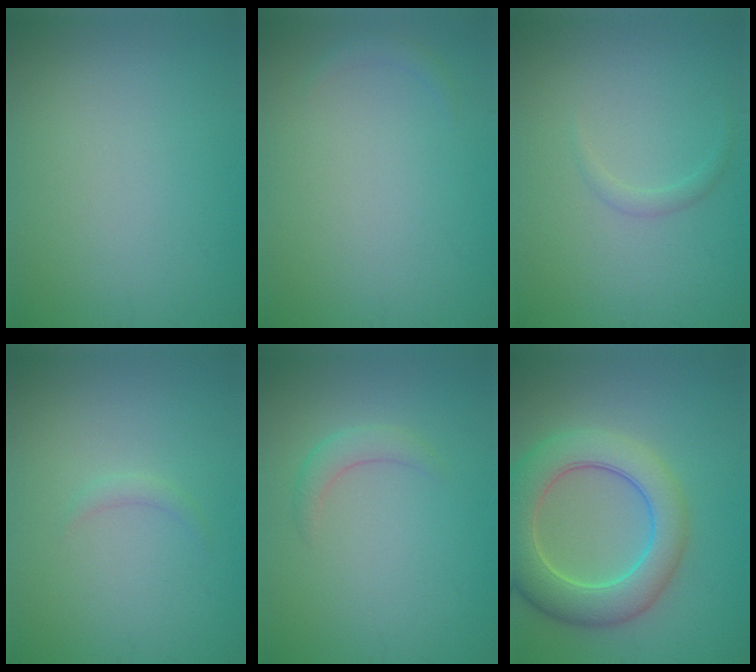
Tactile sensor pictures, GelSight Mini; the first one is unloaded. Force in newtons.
{"total": 0.8, "press": 0.8, "slide": 0.1}
{"total": 1.0, "press": 1.0, "slide": 0.1}
{"total": 0.8, "press": 0.8, "slide": 0.0}
{"total": 1.7, "press": 1.7, "slide": 0.1}
{"total": 7.9, "press": 7.8, "slide": 0.5}